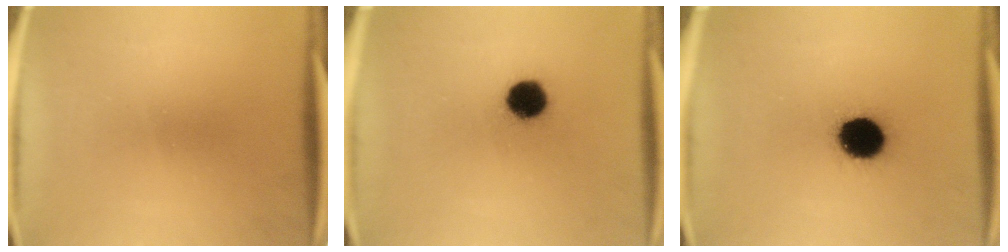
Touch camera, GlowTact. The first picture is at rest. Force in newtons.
{"total": 7.6}
{"total": 13.3}